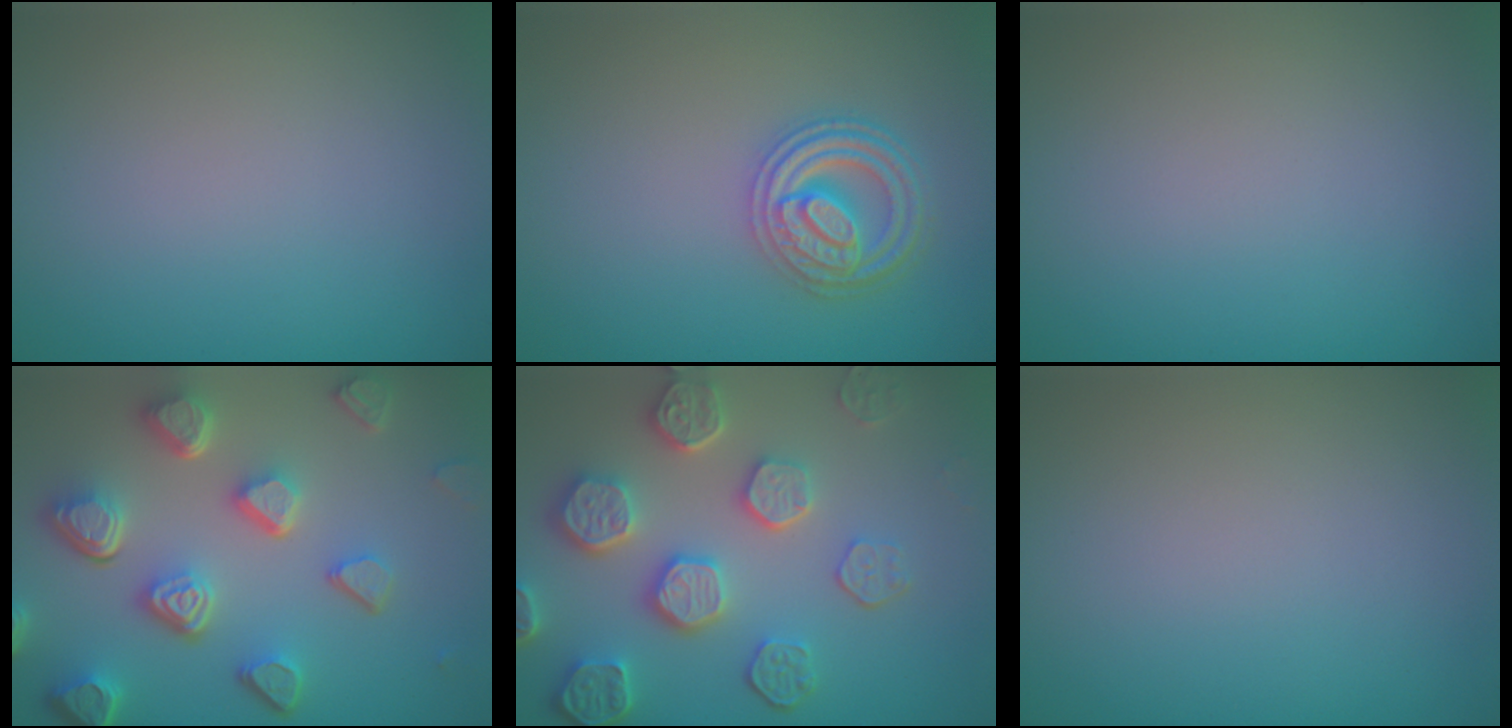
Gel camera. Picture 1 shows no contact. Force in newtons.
{"total": 4.1, "press": 3.7, "slide": 1.6}
{"total": 0.0}
{"total": 7.7, "press": 5.7, "slide": 5.3}
{"total": 7.0, "press": 5.7, "slide": 4.2}
{"total": 0.0}